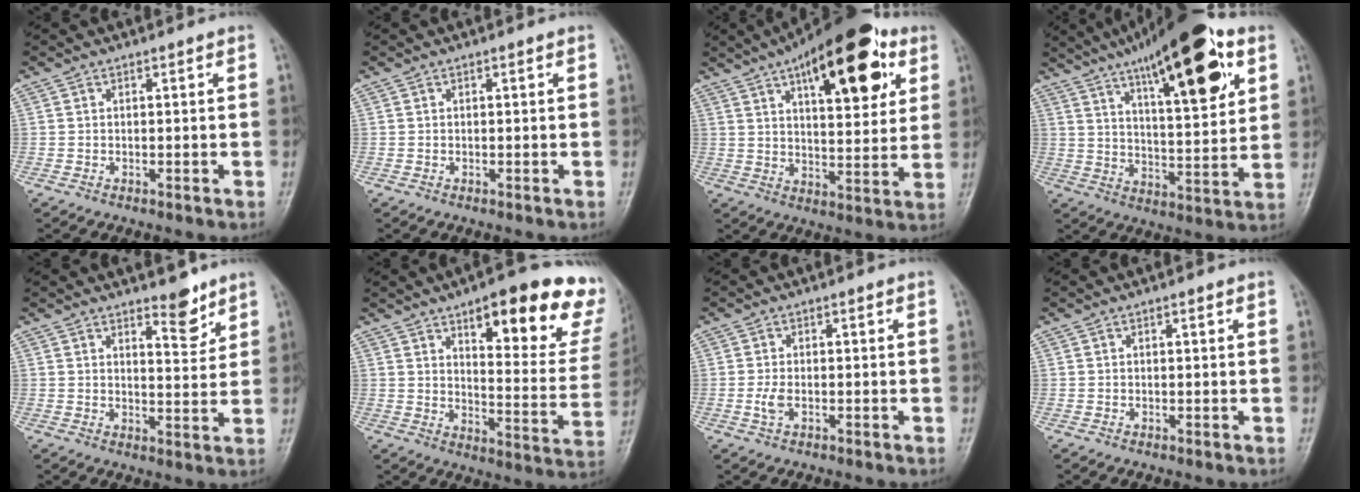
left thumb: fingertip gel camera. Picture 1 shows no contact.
{"total": 0.0}
{"total": 21.4, "force": [10.0, 8.8, 16.7], "torque": [-0.214, -0.018, 0.149]}
{"total": 23.3, "force": [11.8, 7.3, 18.7], "torque": [-0.261, -0.025, 0.183]}
{"total": 5.4, "force": [4.0, 1.9, 3.0], "torque": [-0.026, -0.034, 0.059]}
{"total": 23.3, "force": [13.6, 7.4, 17.5], "torque": [-0.183, -0.056, 0.178]}
{"total": 2.2, "force": [-0.4, 0.9, 2.0], "torque": [-0.049, 0.002, -0.007]}
{"total": 0.7, "force": [0.4, 0.2, 0.6], "torque": [-0.010, 0.000, 0.005]}